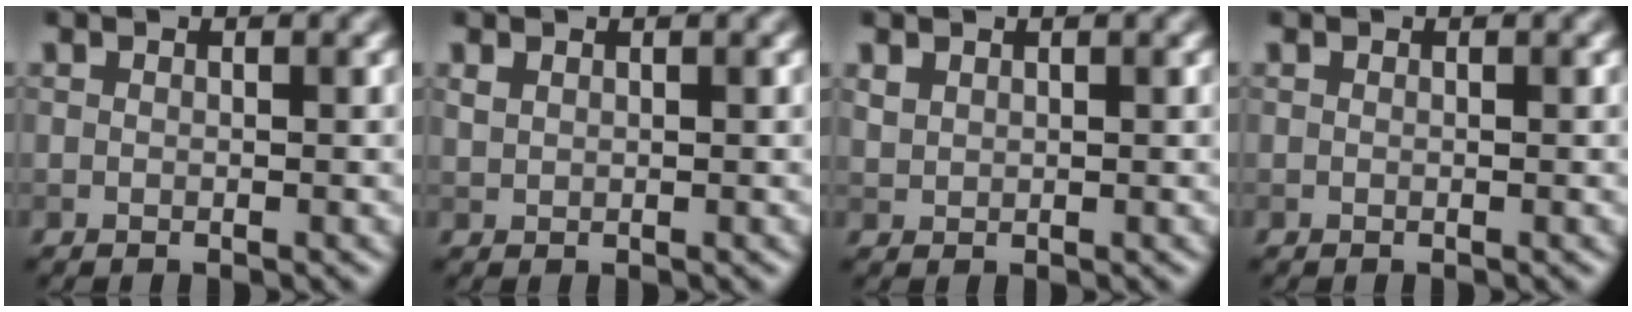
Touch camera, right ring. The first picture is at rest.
{"total": 0.8, "force": [0.5, 0.4, 0.4], "torque": [-0.011, 0.000, 0.015]}
{"total": 1.0, "force": [0.8, 0.6, 0.3], "torque": [-0.009, -0.001, 0.020]}
{"total": 0.0}